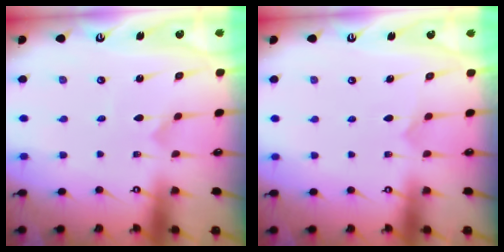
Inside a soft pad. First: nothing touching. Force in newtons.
{"total": 3.3, "press": 3.3, "slide": 0.4}